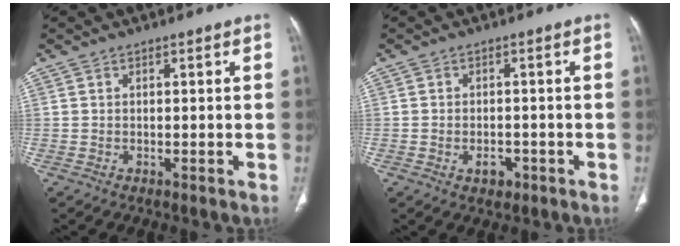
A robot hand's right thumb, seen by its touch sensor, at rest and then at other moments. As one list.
[{"total": 2.9, "force": [-1.2, 2.0, 1.7], "torque": [-0.017, 0.007, -0.011]}]